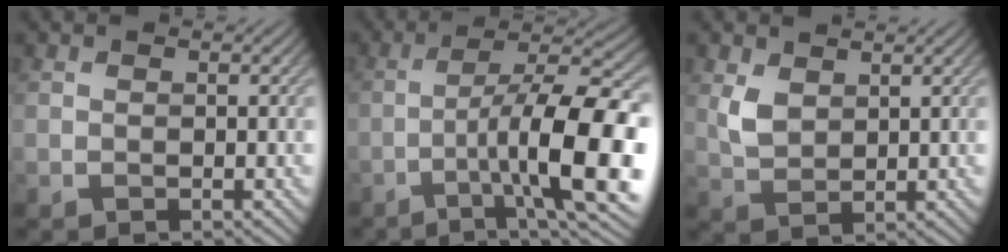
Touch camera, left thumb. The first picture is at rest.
{"total": 14.3, "force": [-3.8, 3.7, 13.3], "torque": [-0.195, 0.008, -0.058]}
{"total": 3.1, "force": [1.6, 1.9, 1.9], "torque": [-0.047, -0.005, 0.036]}